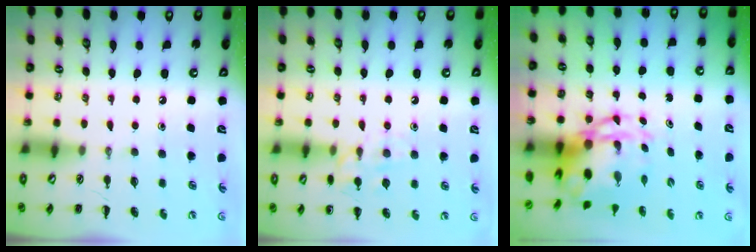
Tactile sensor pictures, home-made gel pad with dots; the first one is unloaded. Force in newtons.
{"total": 10.0, "press": 10.0, "slide": 0.9}
{"total": 7.5, "press": 7.3, "slide": 2.0}